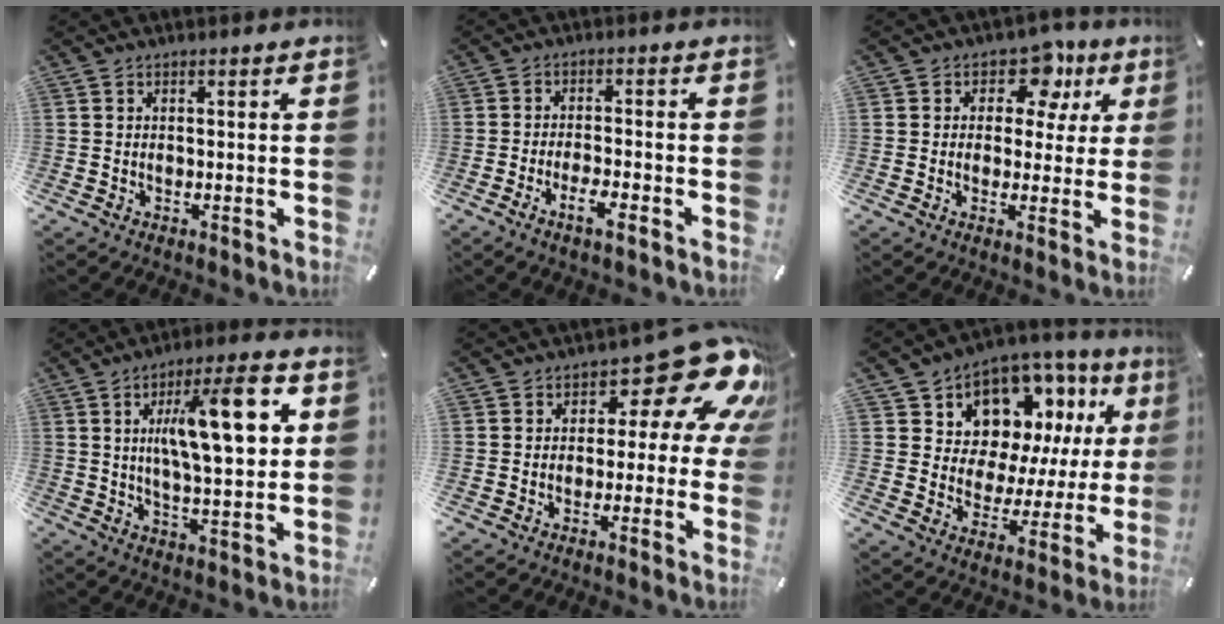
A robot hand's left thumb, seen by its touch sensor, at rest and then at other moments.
{"total": 5.3, "force": [-3.1, 1.5, 4.0], "torque": [-0.074, 0.007, -0.057]}
{"total": 9.2, "force": [4.0, 6.7, 4.9], "torque": [-0.071, -0.020, 0.068]}
{"total": 18.4, "force": [5.6, 5.9, 16.5], "torque": [-0.261, -0.004, 0.078]}
{"total": 16.8, "force": [7.7, 8.6, 12.2], "torque": [-0.157, -0.052, 0.123]}
{"total": 12.2, "force": [8.0, 8.4, 3.9], "torque": [-0.068, -0.081, 0.145]}